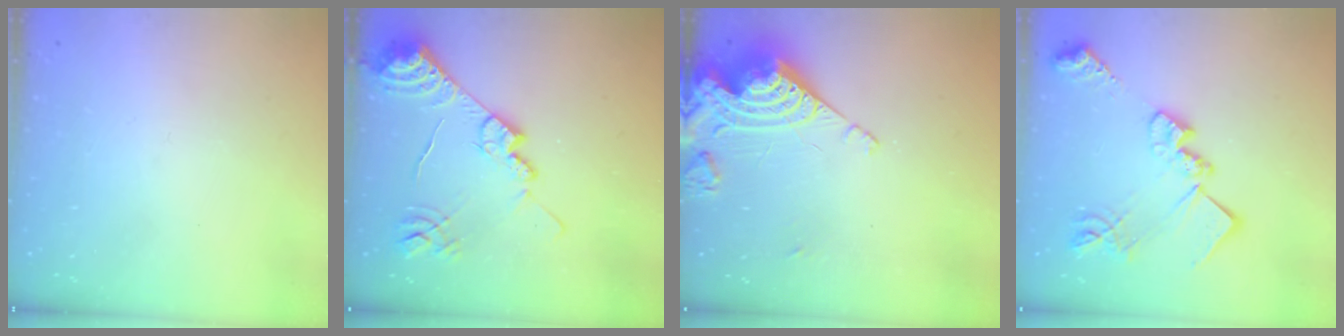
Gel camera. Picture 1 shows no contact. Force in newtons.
{"total": 15.2, "press": 15.1, "slide": 1.3}
{"total": 14.1, "press": 14.0, "slide": 1.5}
{"total": 21.0, "press": 21.0, "slide": 1.4}